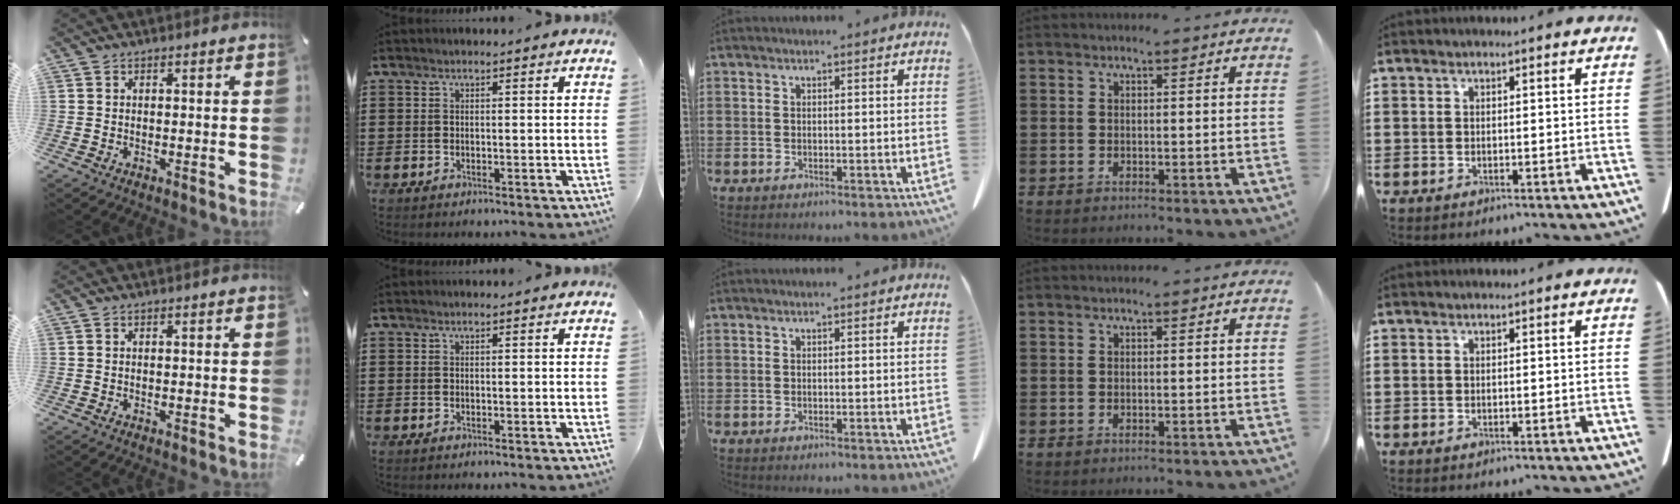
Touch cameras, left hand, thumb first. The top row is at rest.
{}